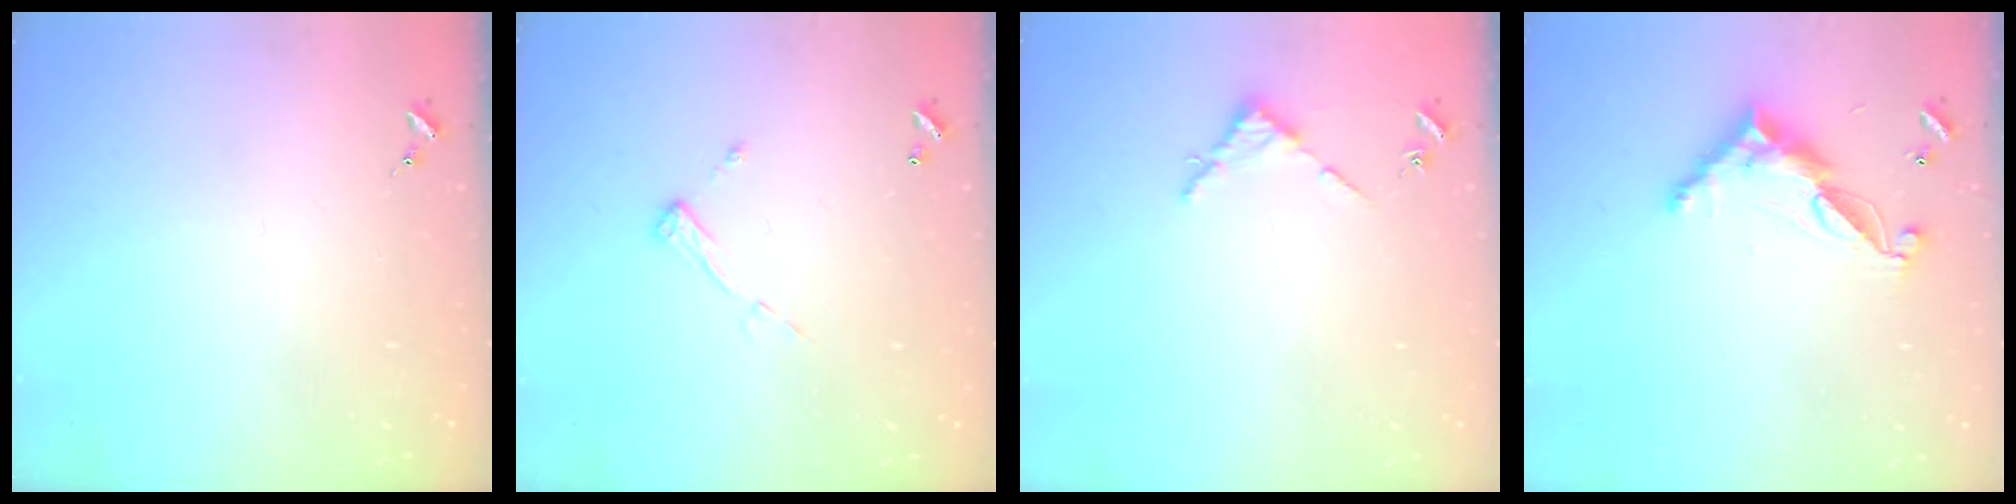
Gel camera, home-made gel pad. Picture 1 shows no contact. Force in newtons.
{"total": 6.7, "press": 6.7, "slide": 0.3}
{"total": 2.7, "press": 2.7, "slide": 0.3}
{"total": 11.6, "press": 11.6, "slide": 0.4}